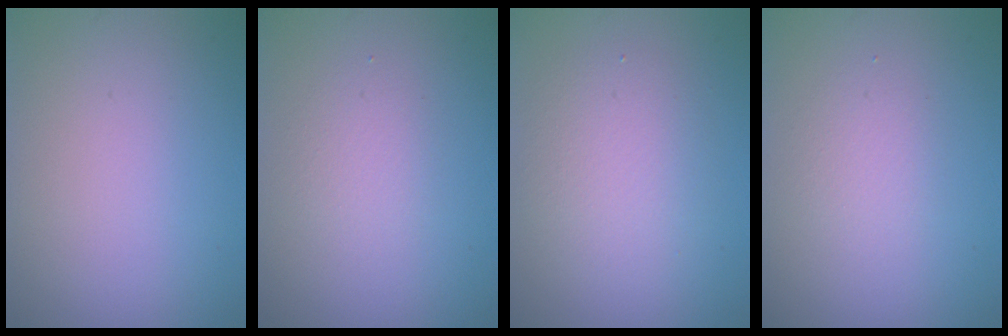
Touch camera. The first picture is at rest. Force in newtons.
{"total": 1.5, "press": 1.5, "slide": 0.1}
{"total": 3.4, "press": 3.4, "slide": 0.1}
{"total": 1.5, "press": 1.5, "slide": 0.1}